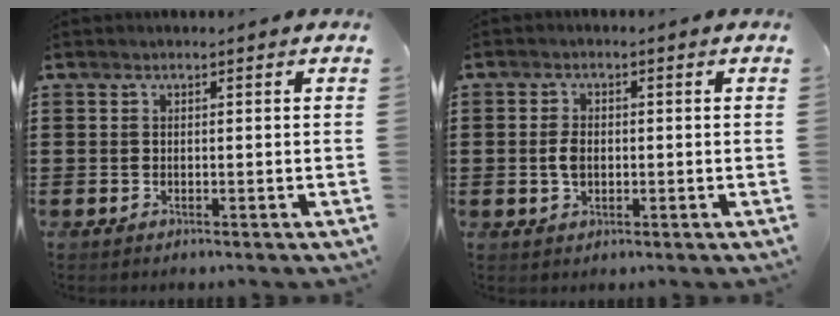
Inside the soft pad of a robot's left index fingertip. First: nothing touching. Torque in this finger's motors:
{"motor_torque": [0.58, 0.55, 0.18, 0.03]}